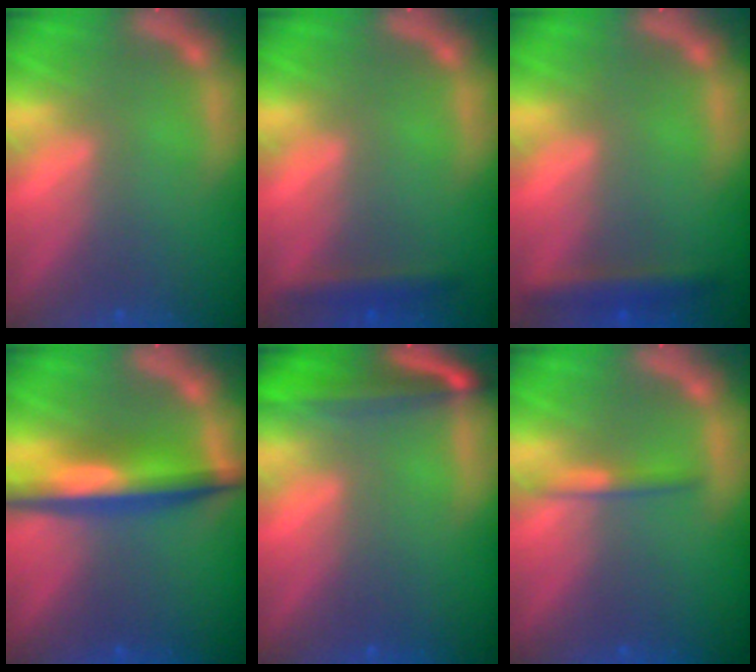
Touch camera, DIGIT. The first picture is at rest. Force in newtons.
{"total": 1.9}
{"total": 2.4}
{"total": 6.0}
{"total": 5.5}
{"total": 1.4}